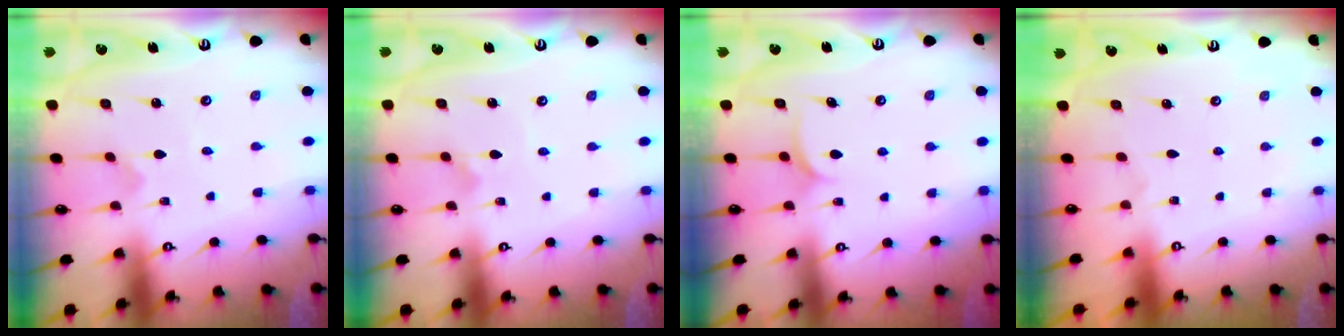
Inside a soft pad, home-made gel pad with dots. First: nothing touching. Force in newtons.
{"total": 0.7, "press": 0.7, "slide": 0.1}
{"total": 5.7, "press": 5.7, "slide": 0.3}
{"total": 0.0}